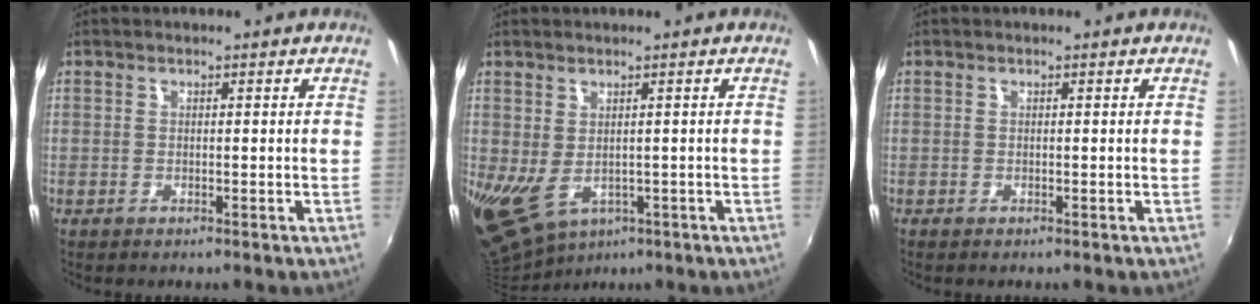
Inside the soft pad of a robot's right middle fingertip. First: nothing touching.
{"total": 6.9, "force": [-1.1, 4.4, 5.2], "torque": [-0.093, -0.024, -0.004]}
{"total": 0.0}